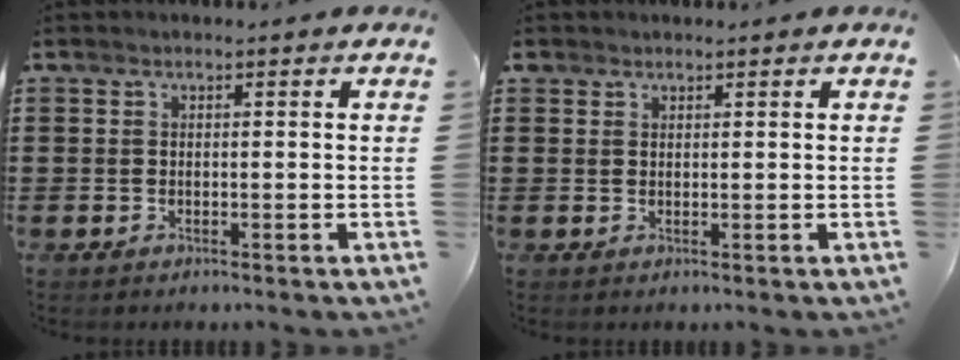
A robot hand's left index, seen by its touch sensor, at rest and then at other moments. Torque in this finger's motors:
{"motor_torque": [1.10, 1.04, 0.08, 0.01]}